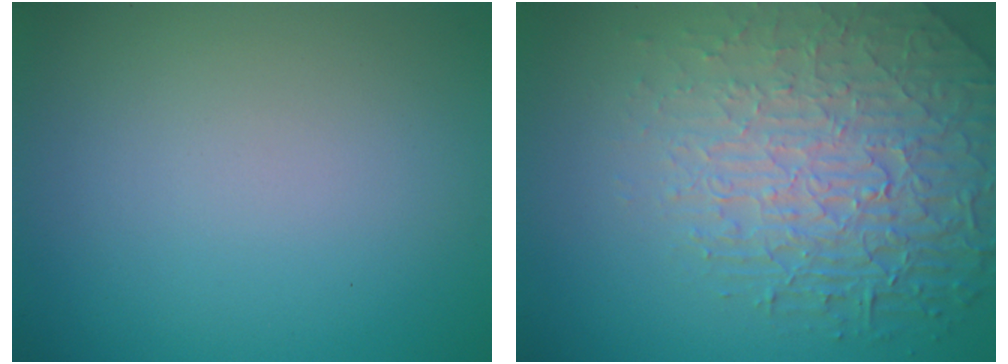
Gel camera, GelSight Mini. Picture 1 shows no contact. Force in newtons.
{"total": 6.5, "press": 5.3, "slide": 3.7}